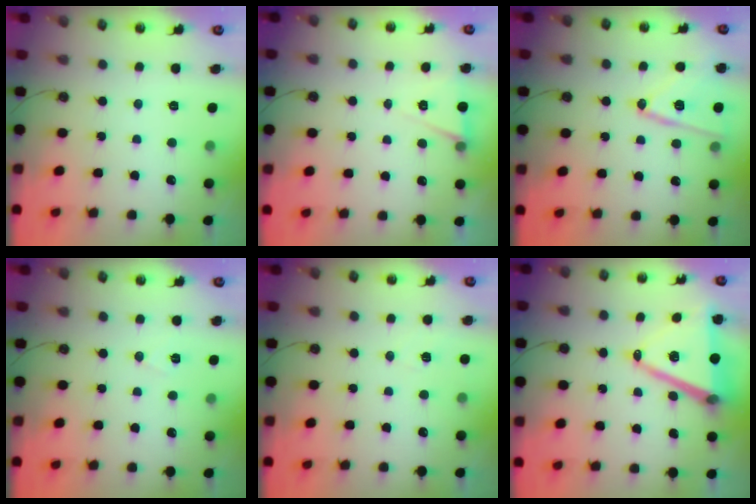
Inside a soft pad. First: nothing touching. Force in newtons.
{"total": 5.7, "press": 3.3, "slide": 4.6}
{"total": 14.3, "press": 14.0, "slide": 2.9}
{"total": 6.0, "press": 4.0, "slide": 4.5}
{"total": 5.0, "press": 4.9, "slide": 0.9}
{"total": 15.5, "press": 14.9, "slide": 4.0}